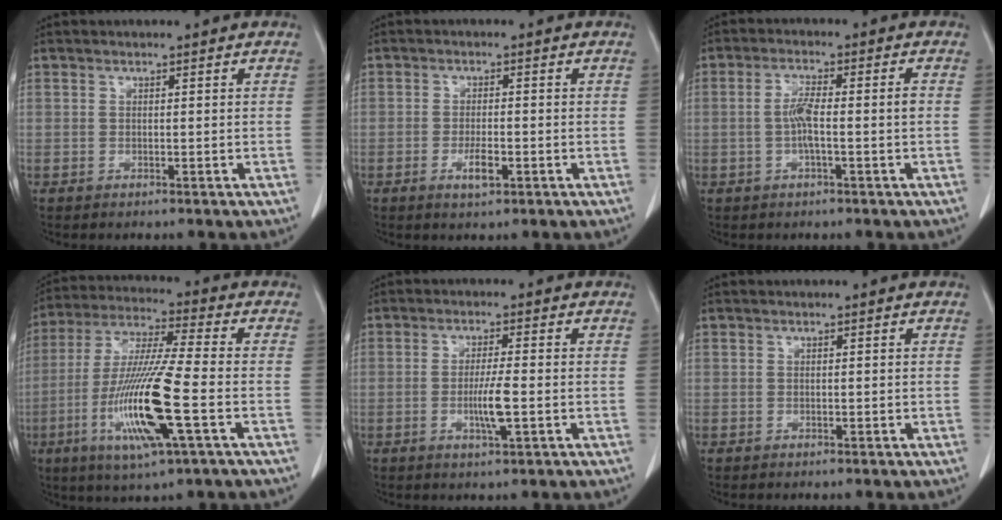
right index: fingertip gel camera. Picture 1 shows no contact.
{"total": 3.1, "force": [-1.3, 0.8, 2.6], "torque": [-0.050, 0.000, -0.019]}
{"total": 4.9, "force": [-0.7, 0.4, 4.8], "torque": [-0.099, 0.010, -0.012]}
{"total": 16.4, "force": [-4.8, 0.6, 15.7], "torque": [-0.325, -0.020, -0.092]}
{"total": 4.8, "force": [-1.1, 0.1, 4.6], "torque": [-0.089, -0.009, -0.020]}
{"total": 0.0}